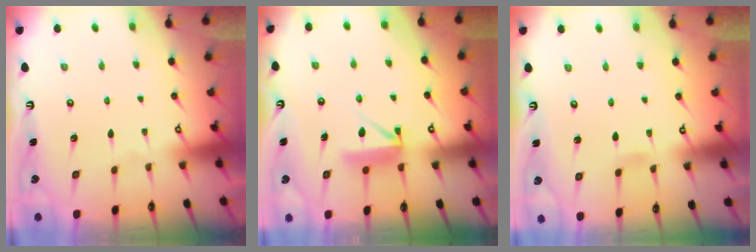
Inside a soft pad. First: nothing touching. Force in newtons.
{"total": 8.2, "press": 8.2, "slide": 0.2}
{"total": 1.6, "press": 1.6, "slide": 0.2}